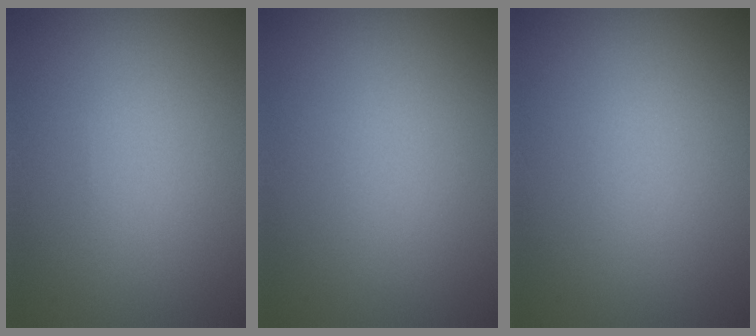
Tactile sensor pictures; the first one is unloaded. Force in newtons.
{"total": 0.0}
{"total": 0.0}